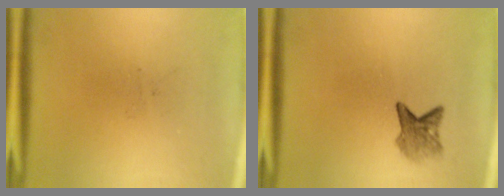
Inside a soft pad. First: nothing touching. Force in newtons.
{"total": 2.9}